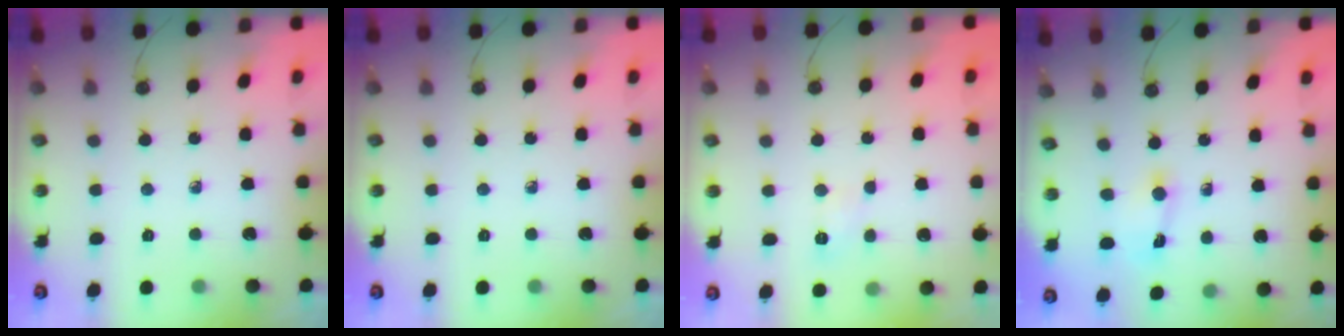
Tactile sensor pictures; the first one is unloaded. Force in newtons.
{"total": 0.0}
{"total": 4.1, "press": 4.0, "slide": 0.4}
{"total": 1.6, "press": 1.6, "slide": 0.3}